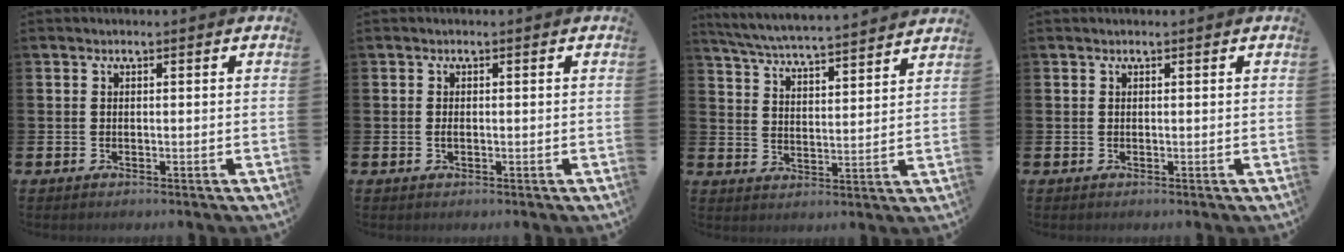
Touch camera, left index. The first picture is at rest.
{"total": 0.7, "force": [-0.1, 0.3, 0.6], "torque": [-0.008, 0.000, -0.005]}
{"total": 5.9, "force": [5.8, -0.1, 1.2], "torque": [-0.049, -0.047, 0.100]}
{"total": 0.0}